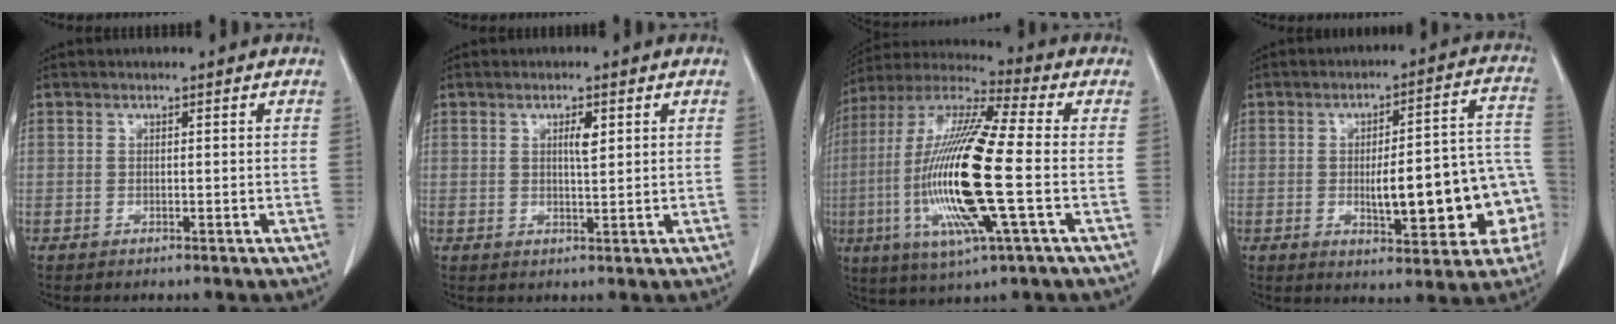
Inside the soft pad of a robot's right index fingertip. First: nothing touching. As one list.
[{"total": 2.4, "force": [0.9, 0.5, 2.2], "torque": [-0.038, -0.001, 0.015]}, {"total": 20.3, "force": [-3.4, 1.6, 20.0], "torque": [-0.424, -0.013, -0.069]}, {"total": 16.9, "force": [-3.3, 4.3, 16.0], "torque": [-0.164, 0.039, -0.029]}]